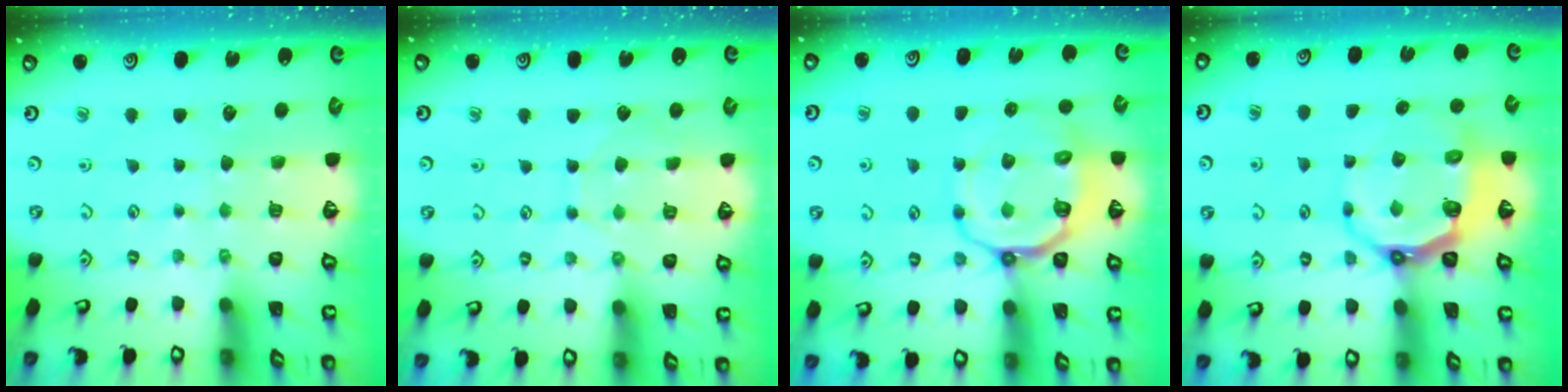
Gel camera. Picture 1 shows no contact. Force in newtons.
{"total": 5.1, "press": 5.1, "slide": 0.6}
{"total": 12.1, "press": 11.7, "slide": 3.2}
{"total": 8.8, "press": 7.9, "slide": 3.9}